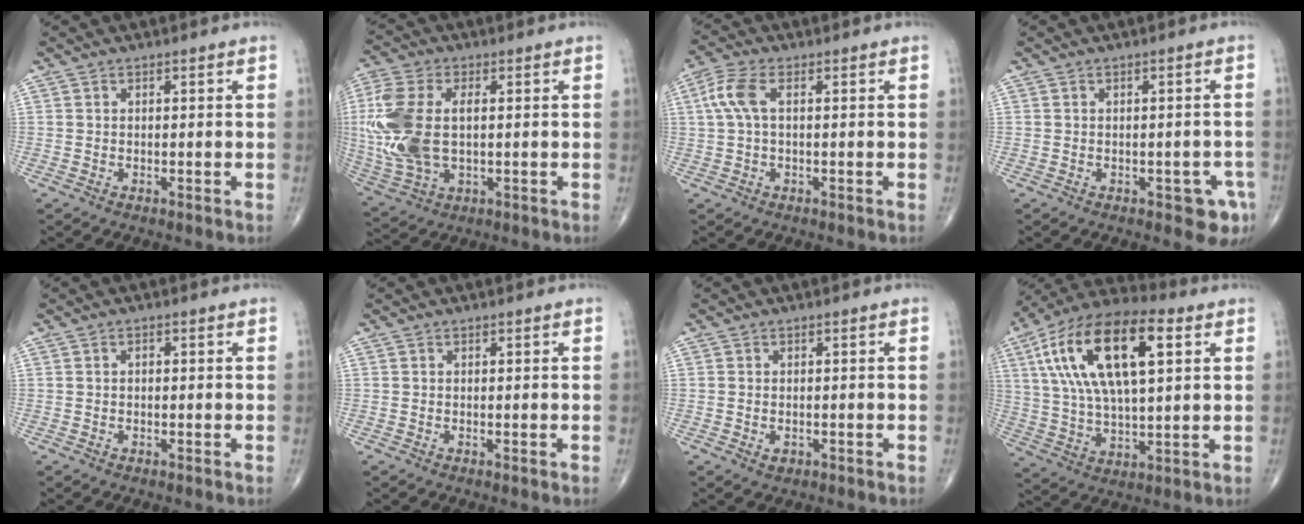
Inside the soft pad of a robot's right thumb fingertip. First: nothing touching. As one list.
[{"total": 16.5, "force": [0.8, 9.4, 13.5], "torque": [-0.335, -0.002, 0.021]}, {"total": 5.4, "force": [1.0, 2.4, 4.8], "torque": [-0.130, 0.019, 0.019]}, {"total": 4.6, "force": [-2.1, 2.4, 3.3], "torque": [-0.020, 0.009, -0.021]}, {"total": 0.6, "force": [0.0, 0.4, 0.4], "torque": [-0.005, 0.001, -0.003]}, {"total": 0.0}, {"total": 1.3, "force": [-0.4, 0.9, 0.8], "torque": [-0.009, 0.001, -0.003]}, {"total": 22.5, "force": [6.9, 9.7, 19.1], "torque": [-0.358, 0.010, 0.114]}]